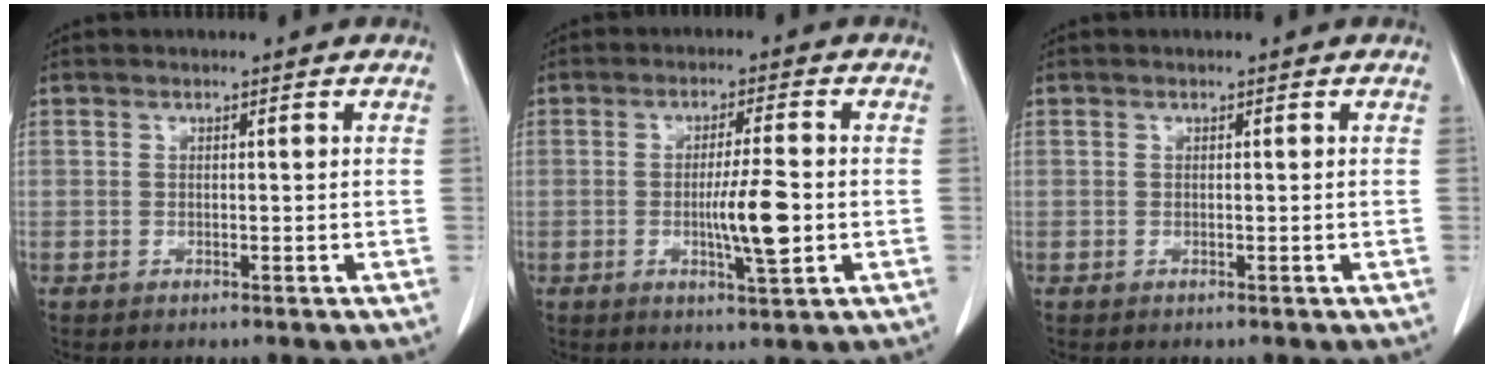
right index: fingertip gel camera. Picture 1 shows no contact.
{"total": 6.8, "force": [-1.2, 0.4, 6.7], "torque": [-0.114, -0.010, -0.020]}
{"total": 0.0}